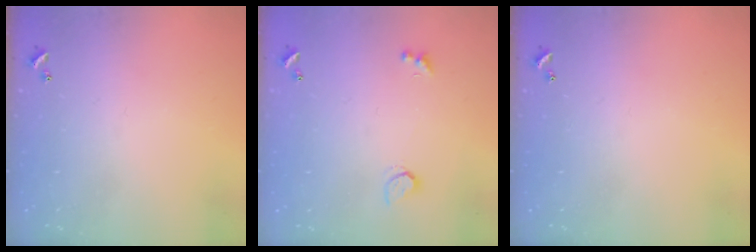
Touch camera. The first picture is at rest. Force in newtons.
{"total": 1.3, "press": 1.2, "slide": 0.4}
{"total": 0.0}